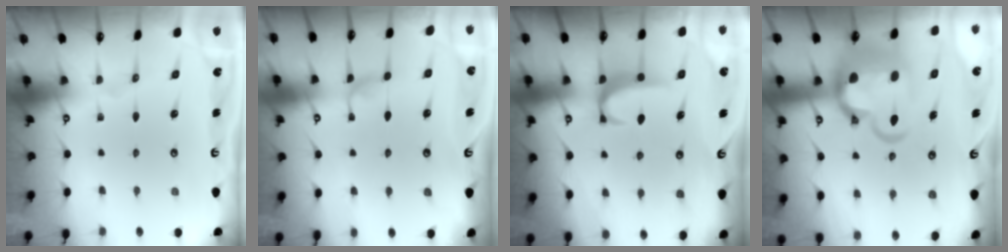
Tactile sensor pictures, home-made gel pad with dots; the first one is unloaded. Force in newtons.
{"total": 0.9, "press": 0.3, "slide": 0.8}
{"total": 1.7, "press": 1.6, "slide": 0.5}
{"total": 9.8, "press": 9.6, "slide": 2.3}